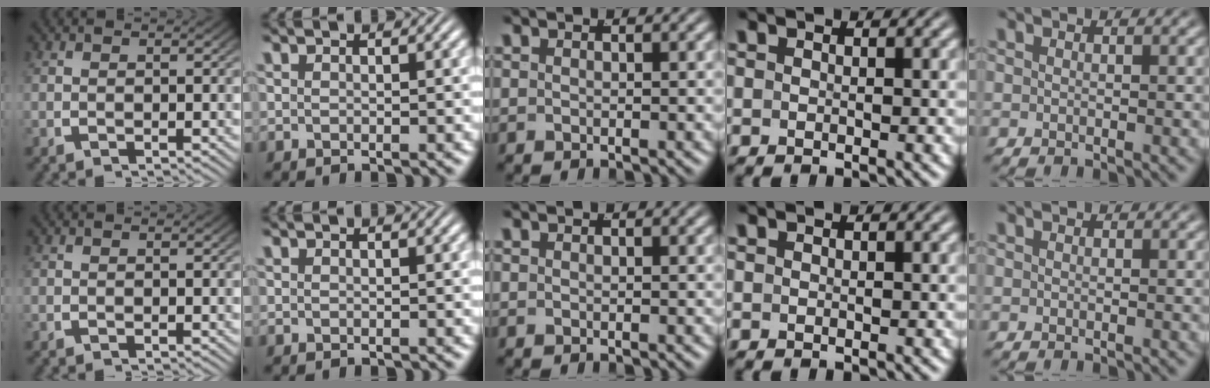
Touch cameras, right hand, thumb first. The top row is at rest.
{}